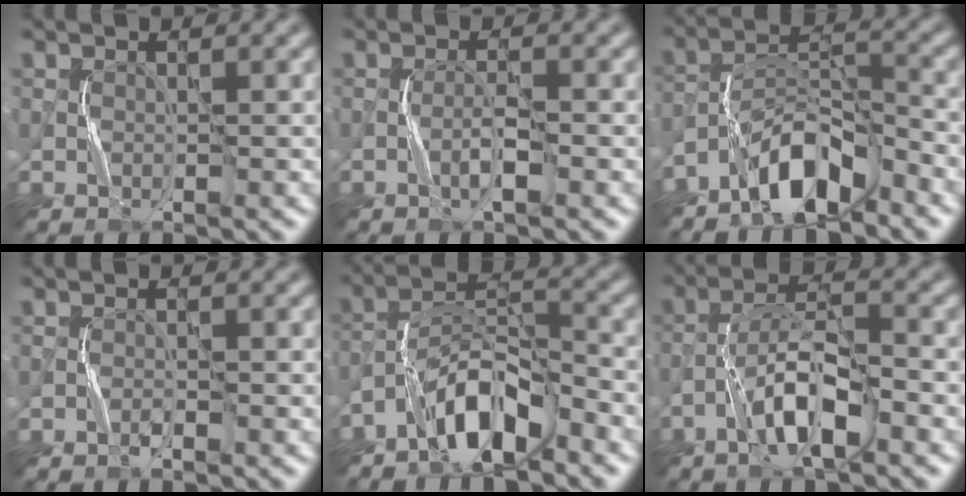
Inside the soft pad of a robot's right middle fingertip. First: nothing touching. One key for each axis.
{"total": 1.8, "fx": -0.9, "fy": 0.1, "fz": 1.5, "tx": -0.031, "ty": 0.007, "tz": -0.018}
{"total": 6.5, "fx": -4.9, "fy": 2.1, "fz": 3.8, "tx": -0.064, "ty": 0.007, "tz": -0.094}
{"total": 0.8, "fx": -0.7, "fy": 0.1, "fz": 0.4, "tx": -0.010, "ty": 0.004, "tz": -0.013}
{"total": 6.2, "fx": -4.5, "fy": 1.9, "fz": 3.8, "tx": -0.069, "ty": 0.009, "tz": -0.088}
{"total": 5.8, "fx": -3.0, "fy": 1.3, "fz": 4.8, "tx": -0.091, "ty": 0.016, "tz": -0.058}